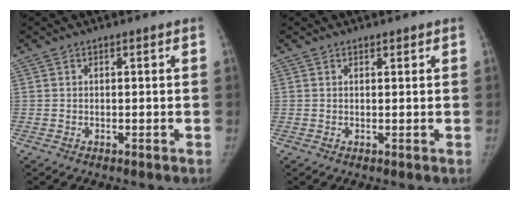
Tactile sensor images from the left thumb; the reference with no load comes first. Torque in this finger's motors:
{"motor_torque": [-0.06, -0.06, 0.16, 0.26, -0.07]}